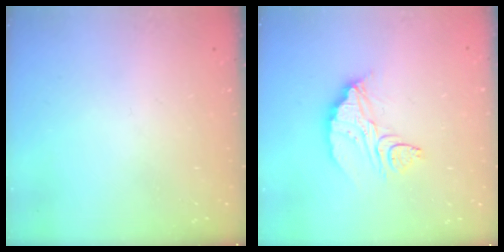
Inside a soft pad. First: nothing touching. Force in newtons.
{"total": 10.4, "press": 10.4, "slide": 0.5}